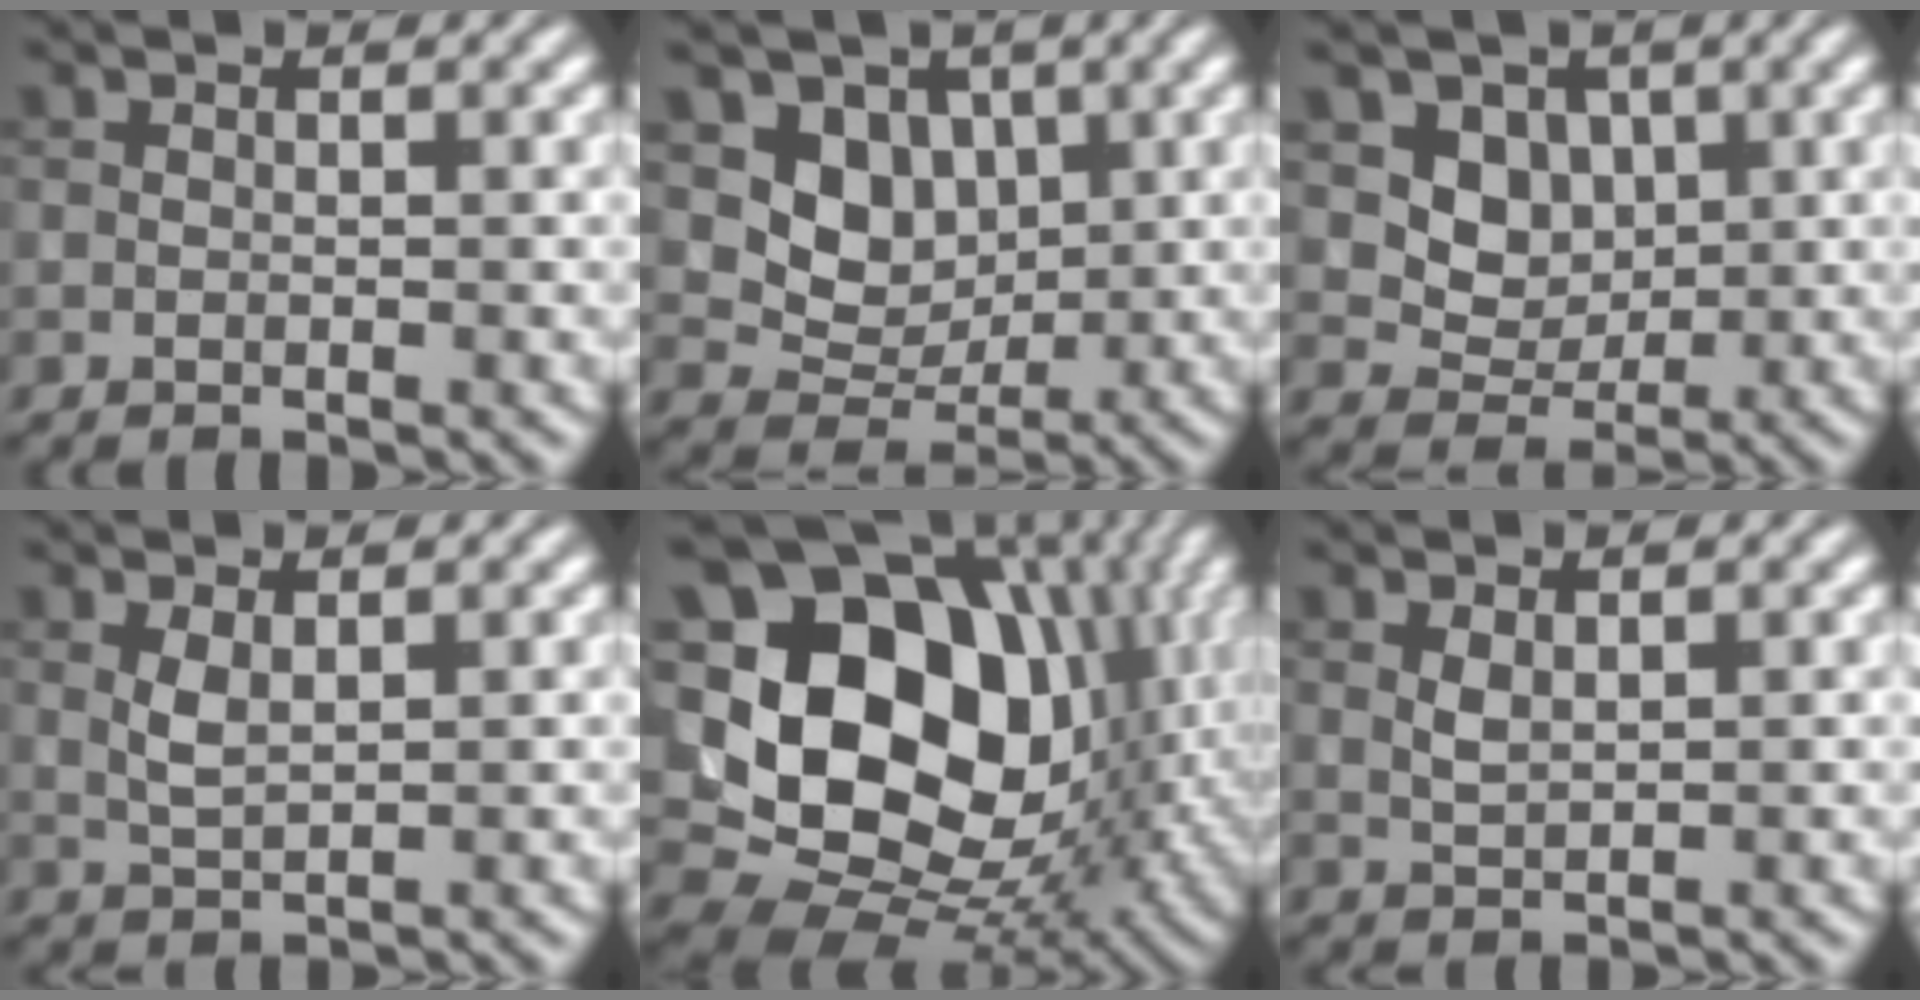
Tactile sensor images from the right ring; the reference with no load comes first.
{"total": 5.1, "force": [1.5, 4.1, 2.6], "torque": [-0.041, -0.010, 0.018]}
{"total": 4.3, "force": [1.4, 3.6, 2.0], "torque": [-0.042, -0.020, 0.029]}
{"total": 1.7, "force": [0.8, 0.6, 1.5], "torque": [-0.035, -0.002, 0.018]}
{"total": 20.9, "force": [3.1, 16.6, 12.2], "torque": [-0.251, 0.018, 0.069]}
{"total": 1.2, "force": [0.7, 0.5, 0.9], "torque": [-0.023, -0.001, 0.017]}